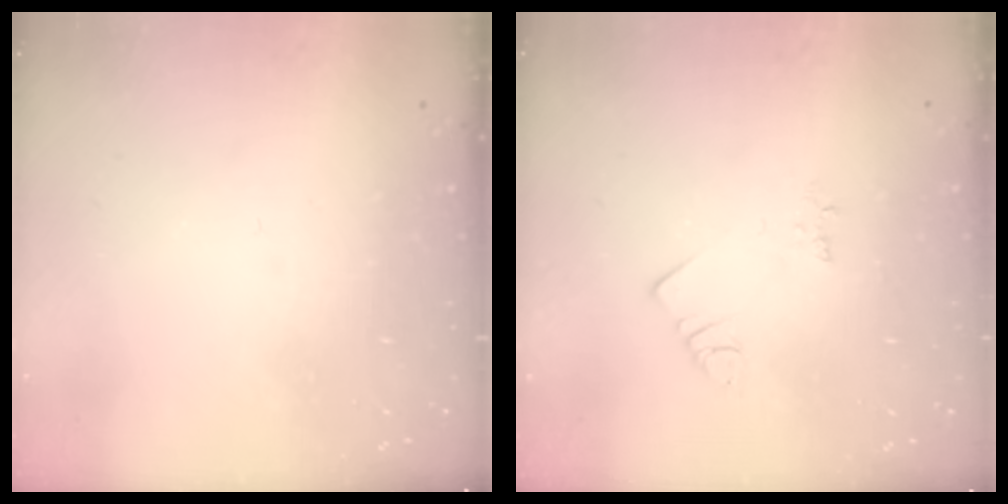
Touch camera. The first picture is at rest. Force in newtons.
{"total": 2.5, "press": 2.5, "slide": 0.5}